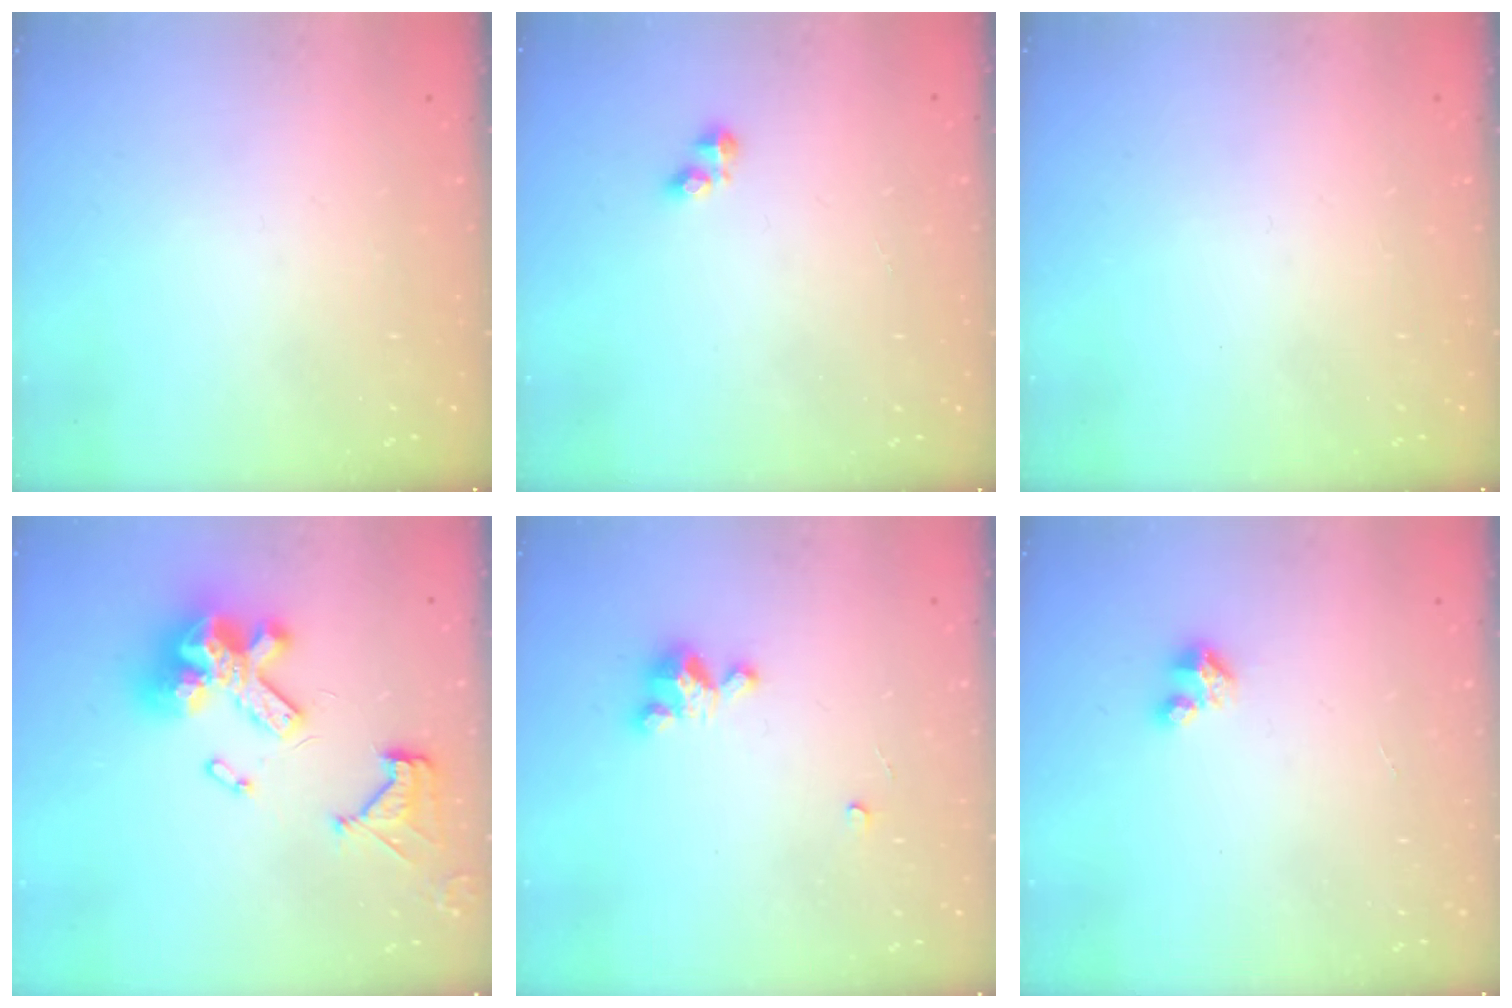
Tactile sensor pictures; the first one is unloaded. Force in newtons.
{"total": 2.4, "press": 2.4, "slide": 0.4}
{"total": 0.0}
{"total": 17.3, "press": 17.2, "slide": 1.9}
{"total": 3.6, "press": 3.6, "slide": 0.2}
{"total": 2.5, "press": 2.5, "slide": 0.3}